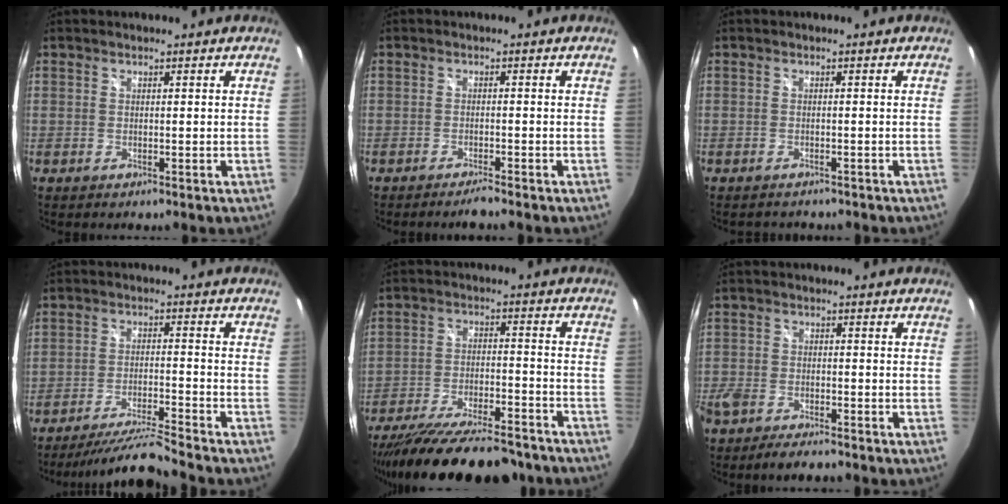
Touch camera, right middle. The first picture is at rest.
{"total": 2.2, "force": [-2.0, -0.1, 1.0], "torque": [-0.028, -0.005, -0.038]}
{"total": 2.6, "force": [-2.4, 0.9, 0.7], "torque": [-0.014, -0.009, -0.033]}
{"total": 9.3, "force": [-8.7, -1.5, 2.9], "torque": [-0.078, -0.002, -0.155]}
{"total": 24.0, "force": [-20.6, 5.4, 11.1], "torque": [-0.203, -0.043, -0.298]}
{"total": 7.3, "force": [-6.0, 2.3, 3.5], "torque": [-0.097, -0.020, -0.110]}